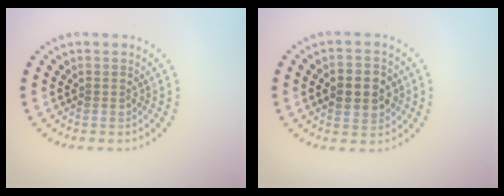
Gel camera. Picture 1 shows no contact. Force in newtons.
{"total": 3.7, "press": 3.7, "slide": 0.2}